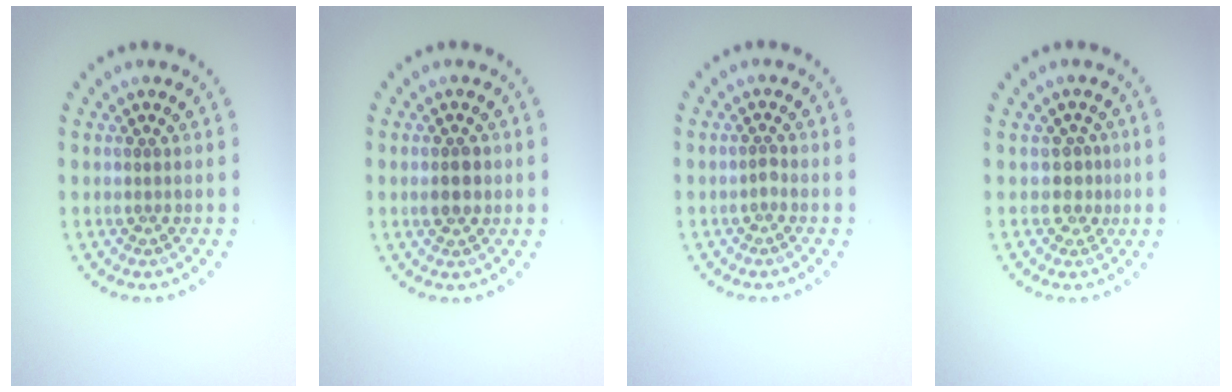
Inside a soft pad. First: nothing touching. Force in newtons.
{"total": 2.3, "press": 2.3, "slide": 0.1}
{"total": 0.5, "press": 0.4, "slide": 0.3}
{"total": 2.0, "press": 1.5, "slide": 1.4}